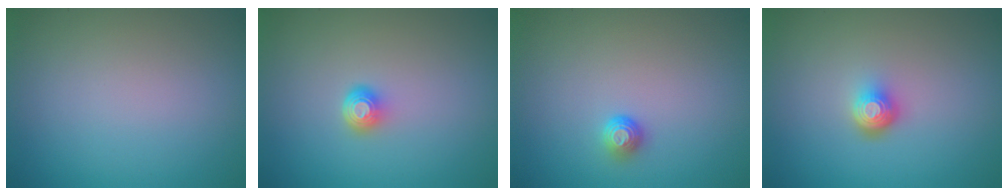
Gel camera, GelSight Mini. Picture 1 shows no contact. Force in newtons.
{"total": 1.7, "press": 1.2, "slide": 1.2}
{"total": 1.2, "press": 1.0, "slide": 0.6}
{"total": 2.2, "press": 1.5, "slide": 1.6}